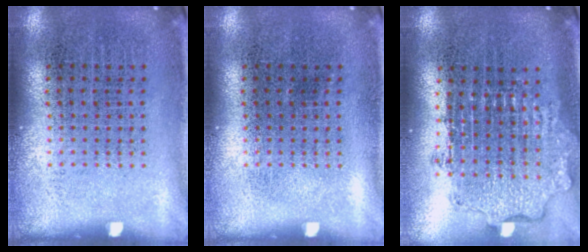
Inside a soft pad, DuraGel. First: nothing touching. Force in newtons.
{"total": 0.0}
{"total": 1.9, "press": 1.5, "slide": 1.2}